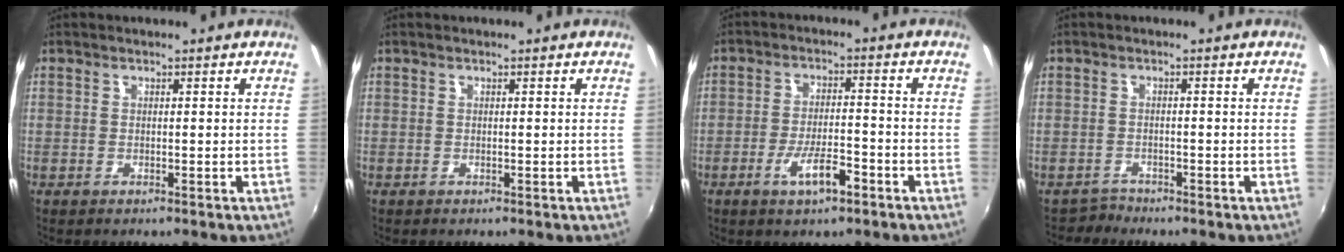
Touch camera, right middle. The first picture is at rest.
{"total": 0.0}
{"total": 6.6, "force": [-3.8, 1.8, 5.1], "torque": [-0.102, -0.007, -0.061]}
{"total": 1.7, "force": [-1.5, 0.5, -0.5], "torque": [0.007, 0.004, -0.029]}